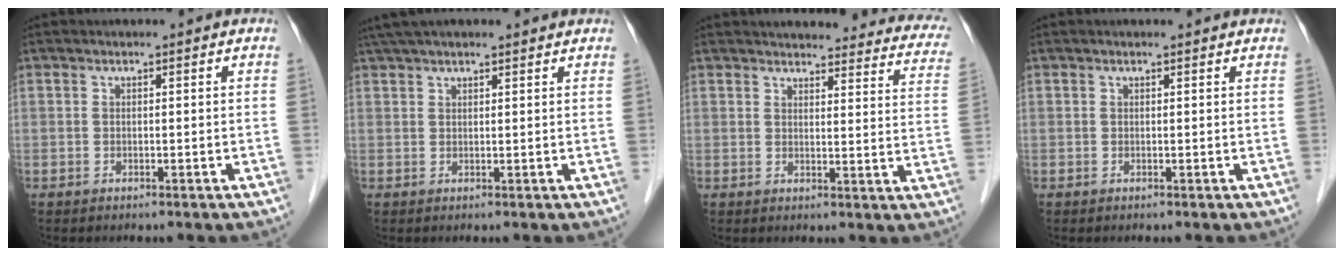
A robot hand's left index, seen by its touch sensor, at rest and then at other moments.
{"total": 9.3, "force": [8.0, 1.6, 4.5], "torque": [-0.073, 0.043, 0.116]}
{"total": 23.2, "force": [21.3, 5.2, 7.5], "torque": [-0.075, -0.048, 0.220]}
{"total": 1.3, "force": [1.3, 0.2, 0.3], "torque": [-0.010, 0.008, 0.011]}